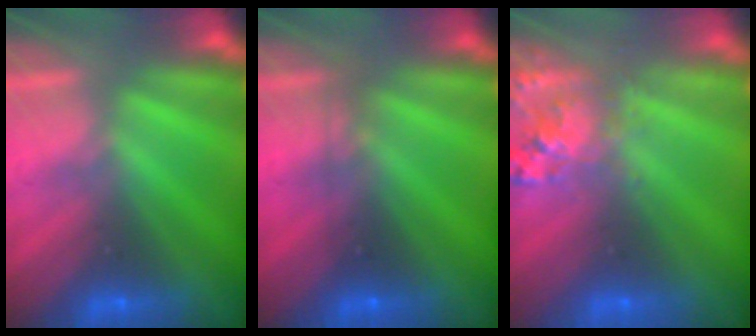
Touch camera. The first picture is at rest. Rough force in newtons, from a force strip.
{"total": 2.3}
{"total": 2.6}